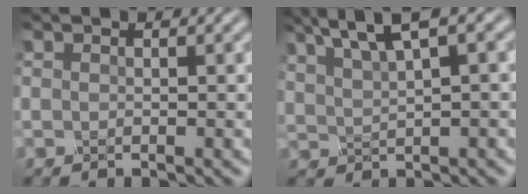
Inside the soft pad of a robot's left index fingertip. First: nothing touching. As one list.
[{"total": 5.6, "force": [3.4, 1.3, 4.3], "torque": [-0.084, 0.021, 0.066]}]